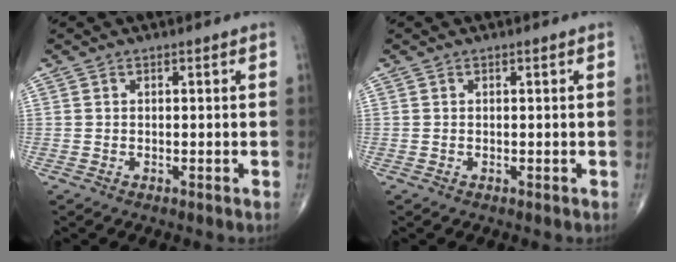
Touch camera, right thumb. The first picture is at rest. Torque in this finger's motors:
{"motor_torque": [2.72, 2.29, -0.09, -0.18, 0.00]}